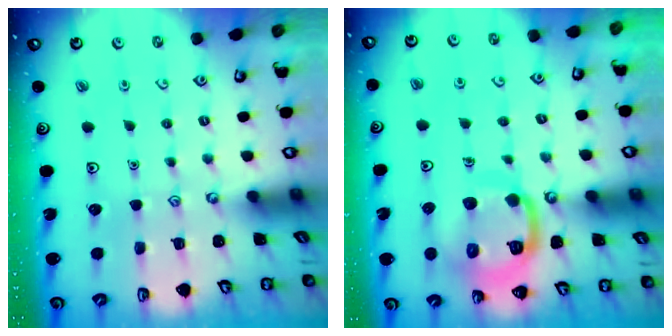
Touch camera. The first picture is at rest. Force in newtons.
{"total": 14.9, "press": 14.8, "slide": 1.6}